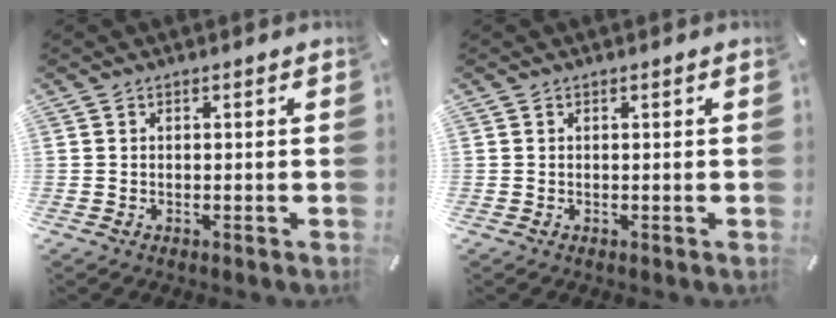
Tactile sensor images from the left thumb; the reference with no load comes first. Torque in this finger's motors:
{"motor_torque": [0.00, 0.03, -0.02, 0.02, 0.00]}